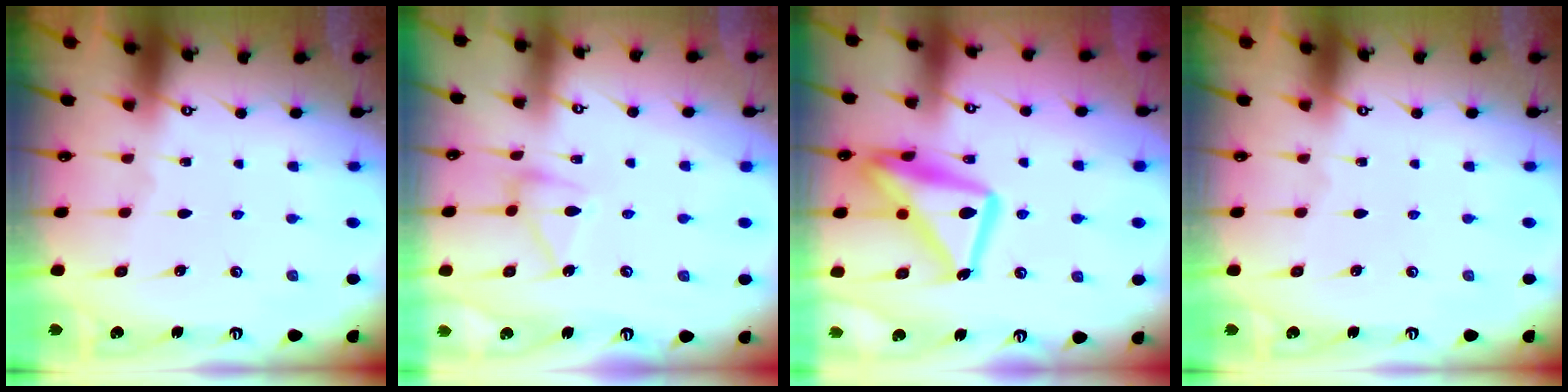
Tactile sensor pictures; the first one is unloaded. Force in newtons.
{"total": 10.4, "press": 10.4, "slide": 0.5}
{"total": 19.0, "press": 18.9, "slide": 1.4}
{"total": 0.0}